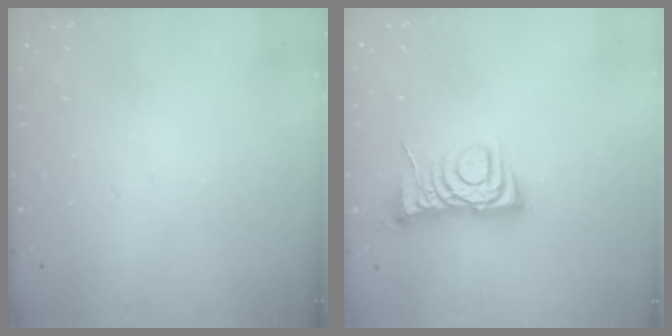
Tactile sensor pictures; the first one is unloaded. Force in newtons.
{"total": 7.1, "press": 7.1, "slide": 0.9}